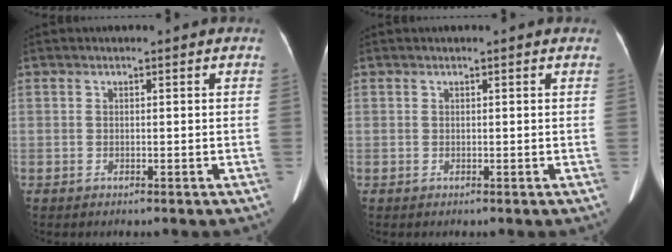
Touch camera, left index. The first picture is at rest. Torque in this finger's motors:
{"motor_torque": [0.25, 0.05, -0.01, -0.01]}